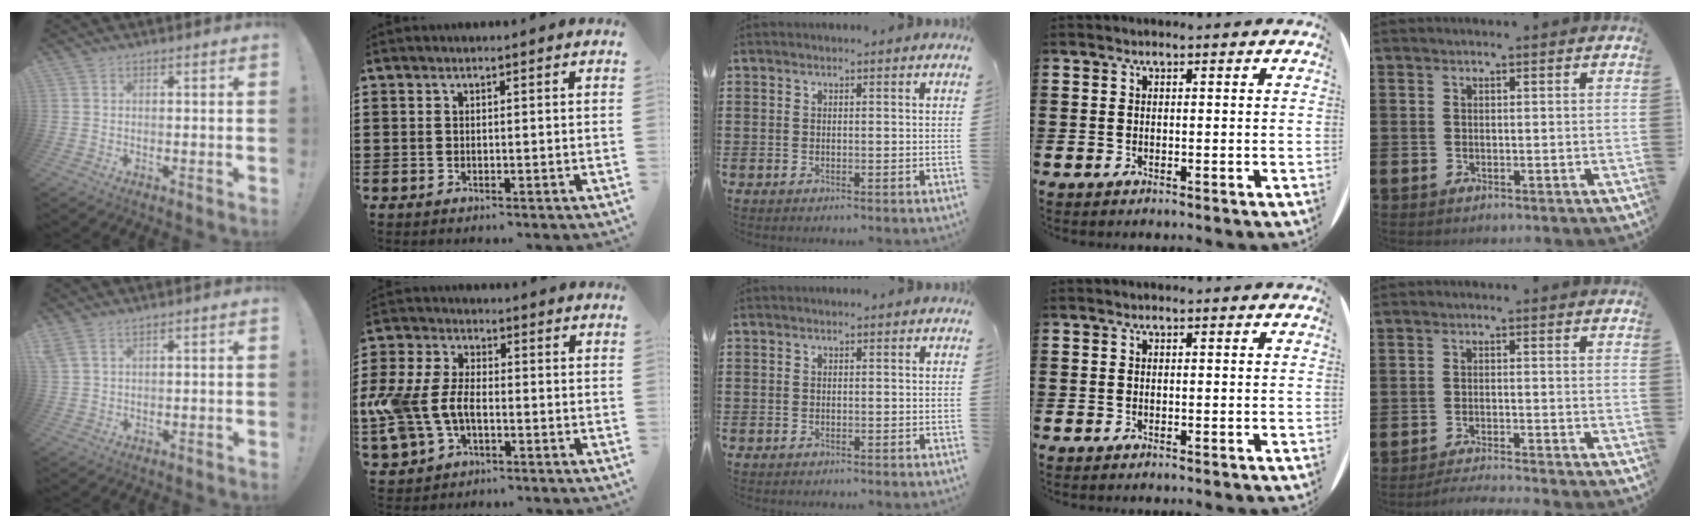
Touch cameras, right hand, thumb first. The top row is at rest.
{"thumb": {"total": 3.1, "force": [2.2, 0.7, 2.1], "torque": [-0.049, -0.006, 0.044]}, "index": {"total": 8.0, "force": [-2.0, 5.0, 5.9], "torque": [-0.162, -0.003, -0.046]}, "little": {"total": 1.9, "force": [-1.9, -0.3, 0.4], "torque": [-0.006, 0.002, -0.037]}}